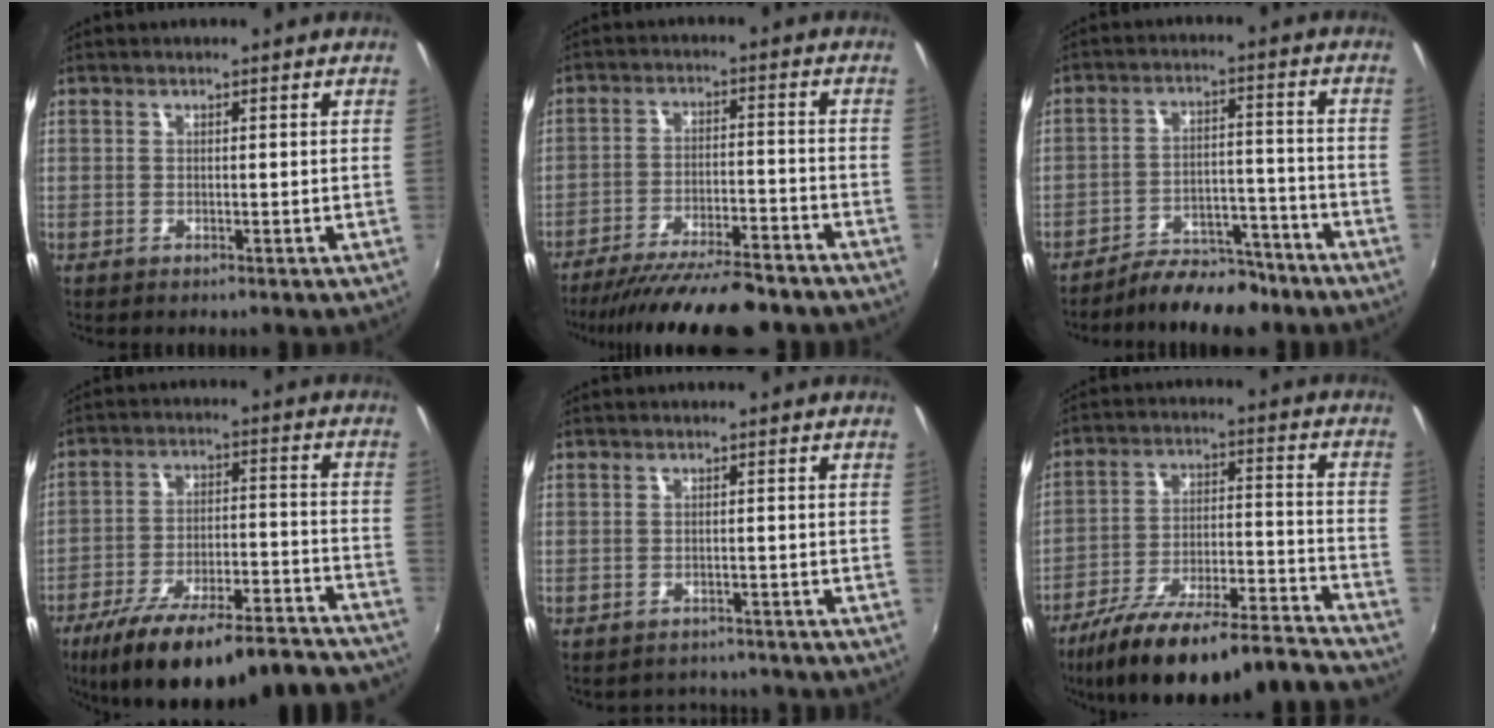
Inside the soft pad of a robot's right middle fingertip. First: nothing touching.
{"total": 17.2, "force": [-15.0, 2.7, 8.0], "torque": [-0.156, -0.028, -0.224]}
{"total": 10.7, "force": [-9.3, 3.7, 3.8], "torque": [-0.074, 0.015, -0.130]}
{"total": 28.2, "force": [-23.7, 6.9, 13.5], "torque": [-0.218, -0.027, -0.321]}
{"total": 4.1, "force": [-3.8, 1.5, 0.1], "torque": [-0.011, -0.003, -0.054]}
{"total": 25.9, "force": [-22.5, 4.2, 12.0], "torque": [-0.200, -0.034, -0.332]}